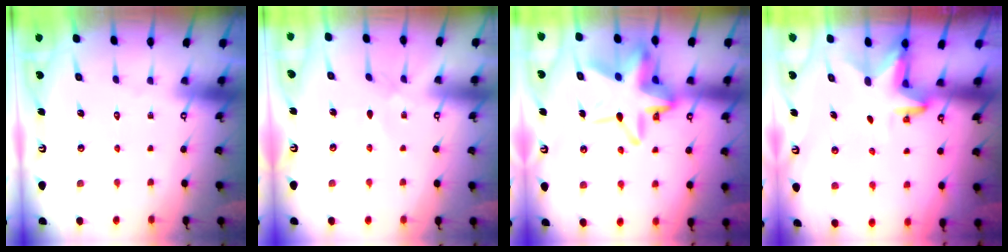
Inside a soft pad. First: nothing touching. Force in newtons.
{"total": 1.8, "press": 1.7, "slide": 0.4}
{"total": 18.1, "press": 17.9, "slide": 2.8}
{"total": 3.4, "press": 3.4, "slide": 0.1}